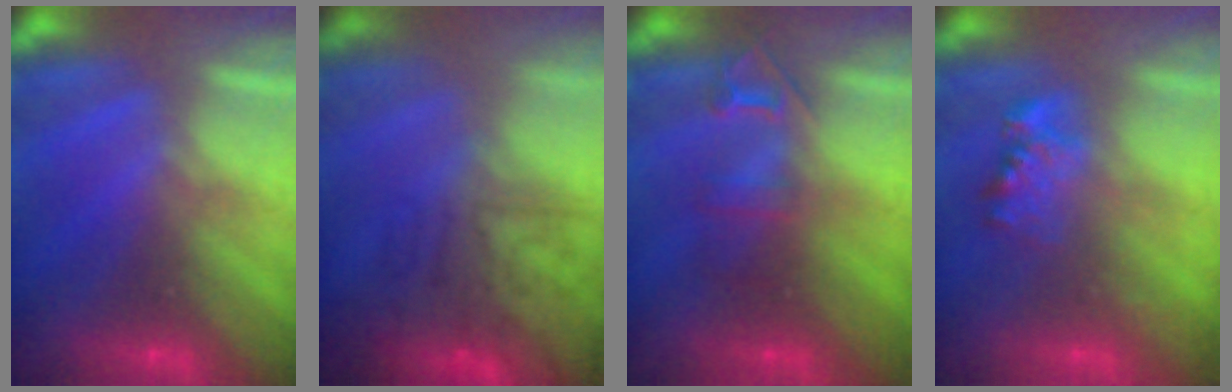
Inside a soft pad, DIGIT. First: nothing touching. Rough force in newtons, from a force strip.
{"total": 10.1}
{"total": 2.5}
{"total": 2.3}